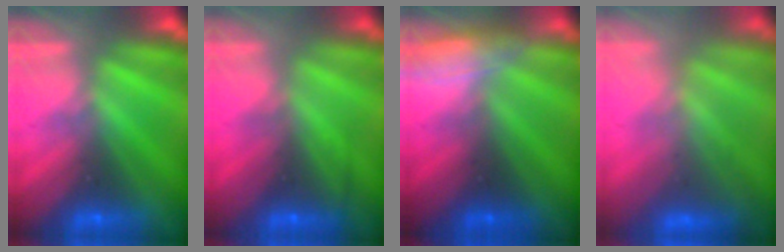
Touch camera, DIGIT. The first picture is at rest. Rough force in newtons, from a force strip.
{"total": 2.3}
{"total": 2.9}
{"total": 4.4}